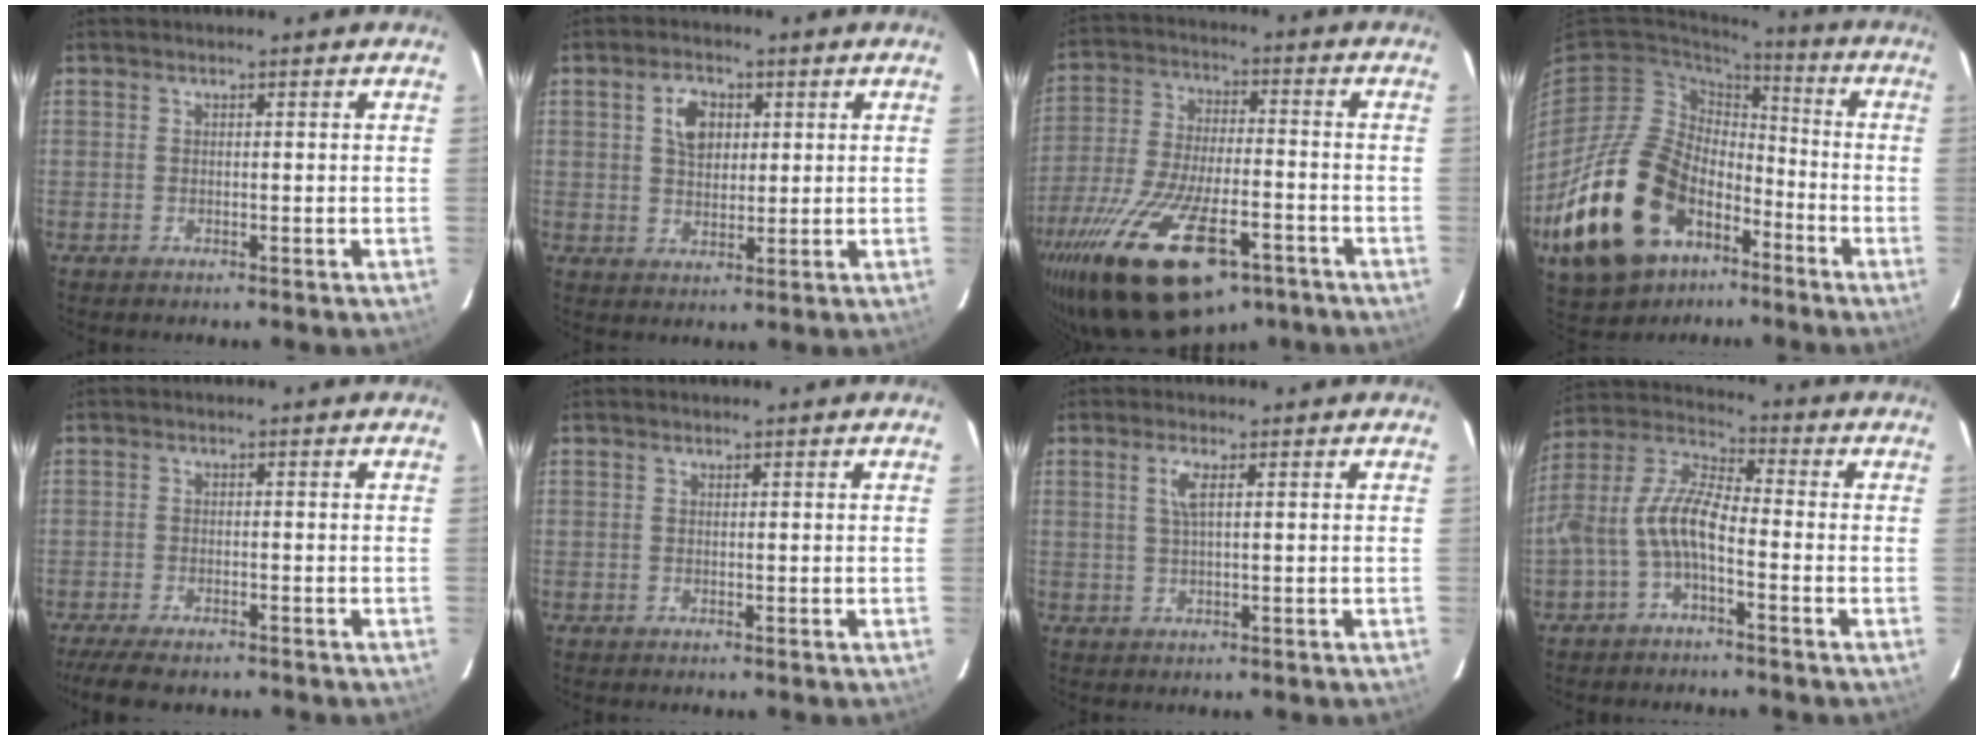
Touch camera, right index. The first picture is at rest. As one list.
[{"total": 5.6, "force": [1.8, 3.7, 3.7], "torque": [-0.060, 0.015, 0.036]}, {"total": 25.6, "force": [-15.7, 10.5, 17.4], "torque": [-0.351, -0.052, -0.255]}, {"total": 25.5, "force": [-12.1, 16.2, 15.5], "torque": [-0.321, -0.002, -0.192]}, {"total": 7.8, "force": [-6.4, 2.2, 4.0], "torque": [-0.102, -0.027, -0.110]}, {"total": 0.0}, {"total": 2.5, "force": [0.8, 0.2, 2.3], "torque": [-0.048, 0.001, 0.015]}, {"total": 8.9, "force": [-3.2, 3.3, 7.6], "torque": [-0.171, 0.016, -0.065]}]